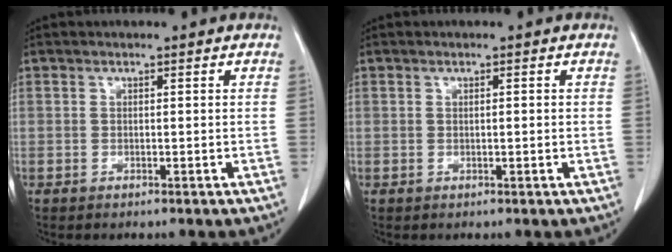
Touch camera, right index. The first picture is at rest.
{"total": 0.7, "force": [0.0, 0.1, 0.7], "torque": [-0.013, 0.001, 0.002]}